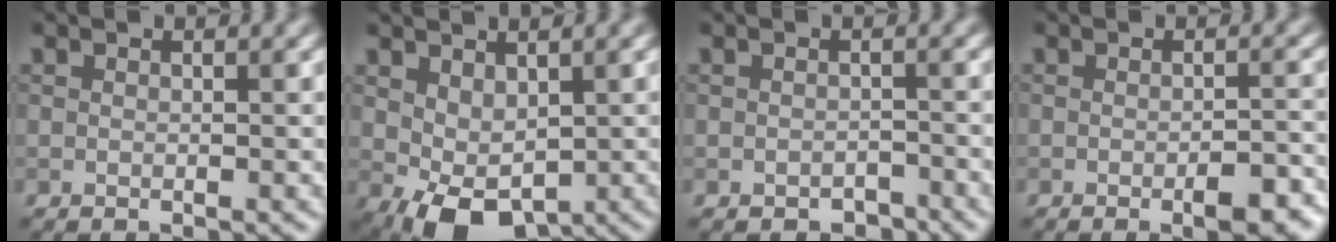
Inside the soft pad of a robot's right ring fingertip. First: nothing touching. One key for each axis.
{"total": 4.5, "fx": -0.3, "fy": 2.8, "fz": 3.5, "tx": -0.069, "ty": -0.006, "tz": 0.000}
{"total": 1.4, "fx": -1.0, "fy": 0.9, "fz": 0.5, "tx": -0.005, "ty": -0.003, "tz": -0.016}
{"total": 3.5, "fx": -1.7, "fy": 1.0, "fz": 2.9, "tx": -0.043, "ty": -0.005, "tz": -0.022}